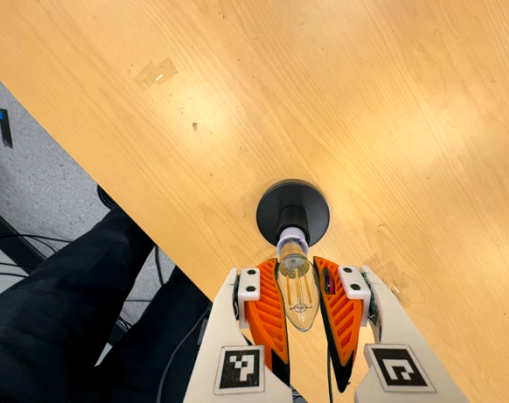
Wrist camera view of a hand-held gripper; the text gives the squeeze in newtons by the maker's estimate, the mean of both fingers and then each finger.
{"total": 24.0, "left": 27.1, "right": 21.0}